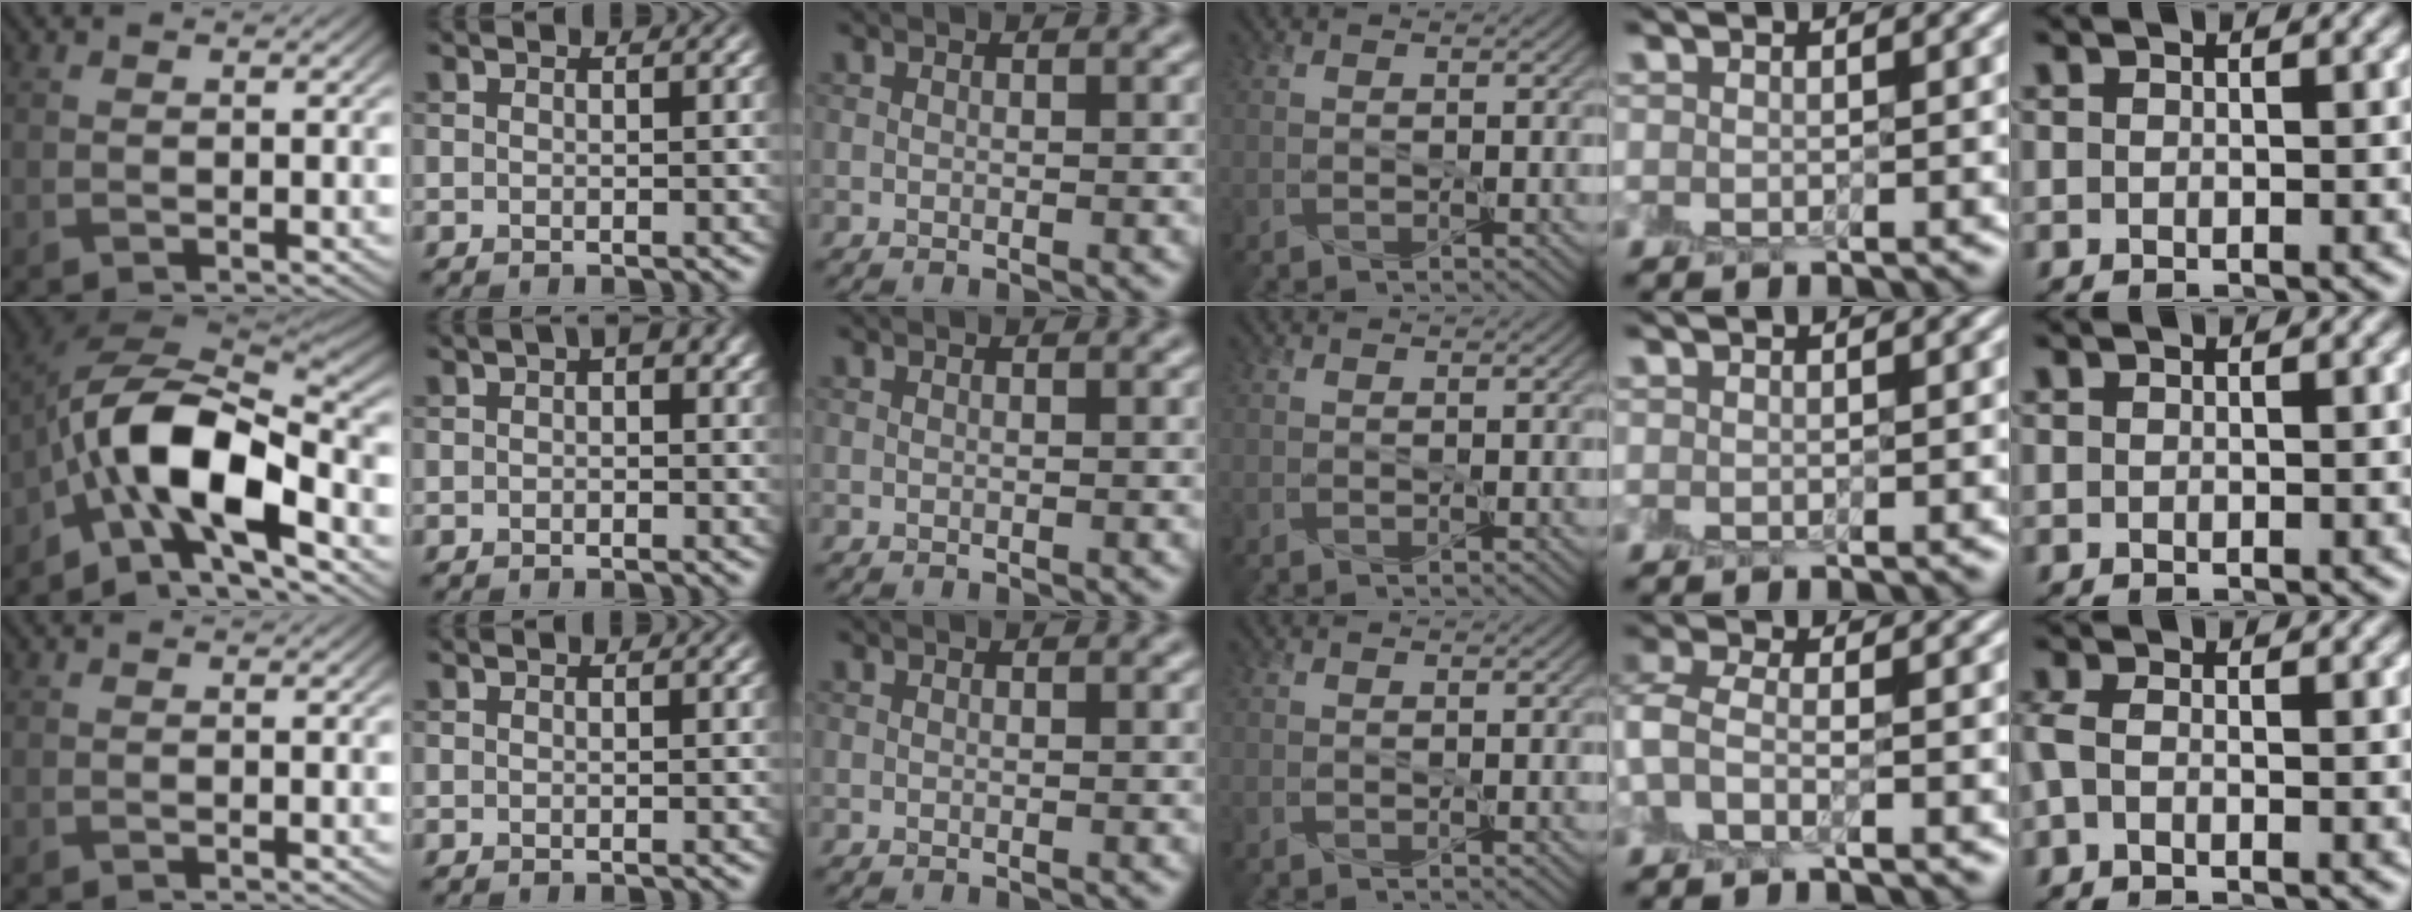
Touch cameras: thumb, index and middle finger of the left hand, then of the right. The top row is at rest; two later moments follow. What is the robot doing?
{"motion": "peel", "object": "small bumper sticker"}